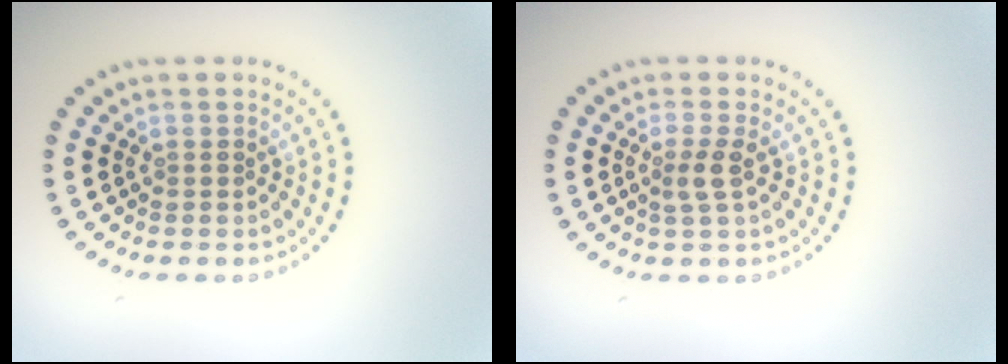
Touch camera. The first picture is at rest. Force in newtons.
{"total": 1.8, "press": 1.4, "slide": 1.0}